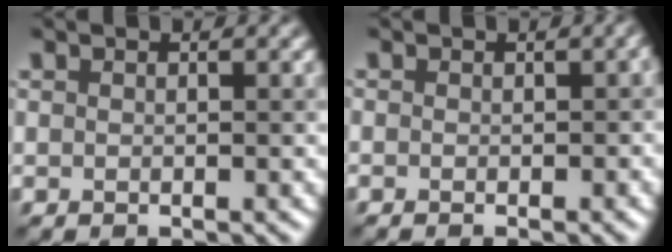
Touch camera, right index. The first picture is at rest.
{"total": 1.2, "force": [-0.7, 0.4, 0.9], "torque": [-0.003, 0.000, 0.003]}